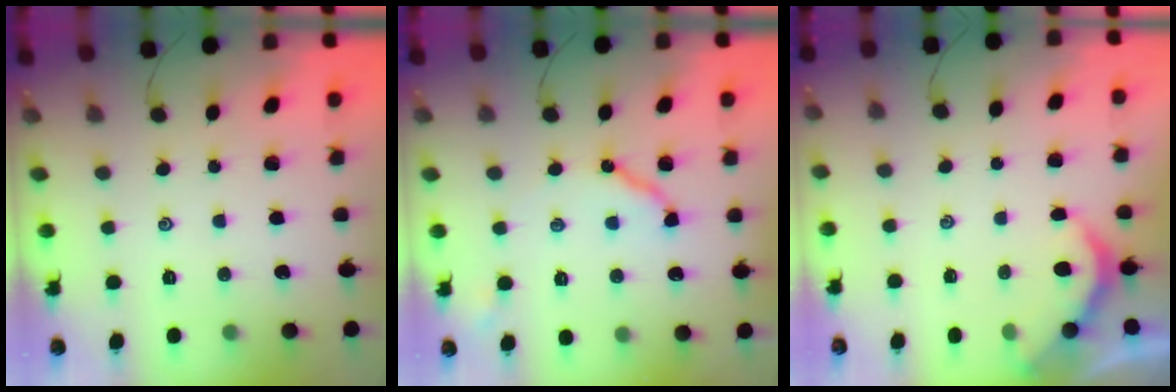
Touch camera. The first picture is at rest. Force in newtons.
{"total": 8.8, "press": 8.7, "slide": 0.7}
{"total": 2.6, "press": 2.5, "slide": 0.2}